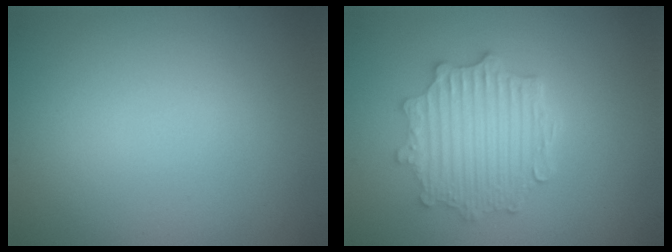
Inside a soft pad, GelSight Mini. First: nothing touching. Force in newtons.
{"total": 4.9, "press": 4.0, "slide": 2.8}